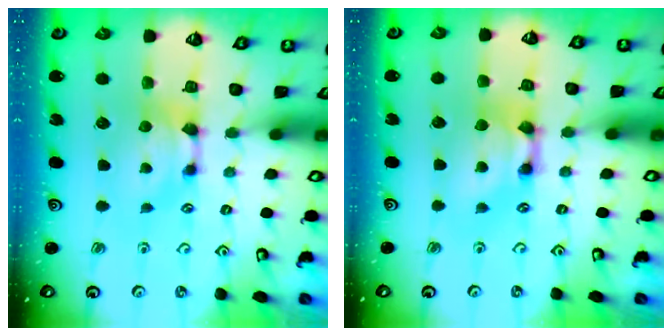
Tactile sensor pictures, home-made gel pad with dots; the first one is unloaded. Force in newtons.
{"total": 3.1, "press": 3.1, "slide": 0.3}